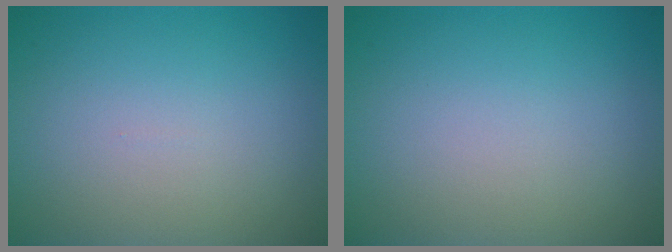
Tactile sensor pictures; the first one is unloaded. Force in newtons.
{"total": 0.0}